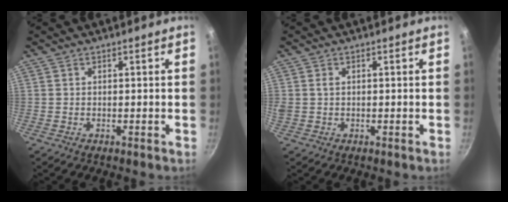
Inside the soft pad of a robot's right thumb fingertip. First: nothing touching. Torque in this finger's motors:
{"motor_torque": [0.32, 0.99, 0.30, 0.06, -0.01]}